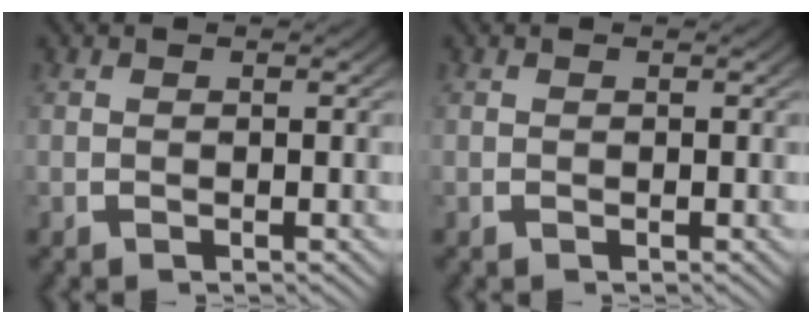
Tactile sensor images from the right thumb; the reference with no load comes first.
{"total": 0.0}